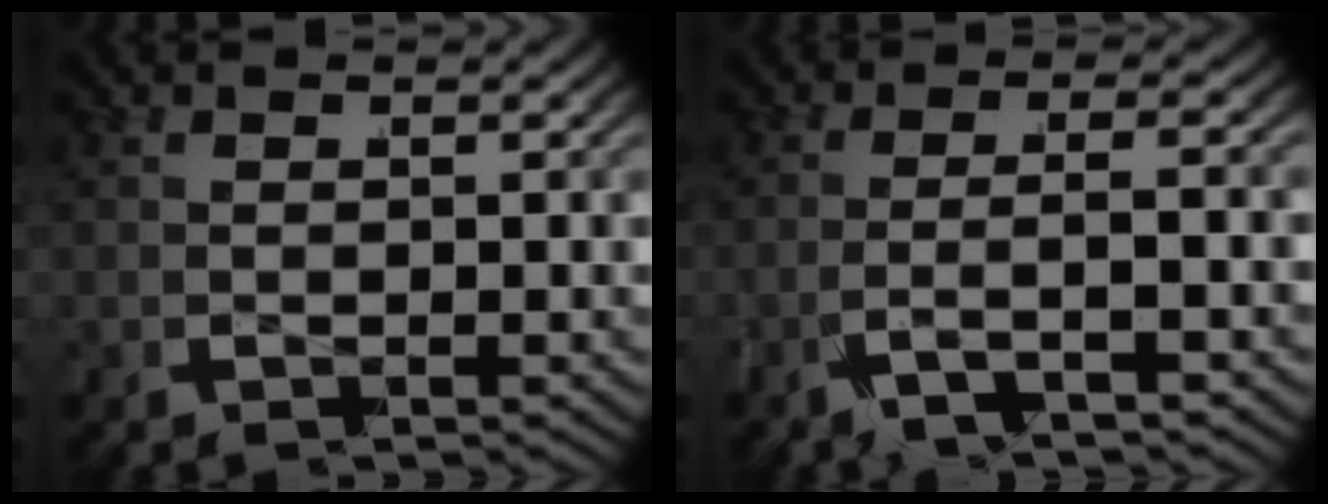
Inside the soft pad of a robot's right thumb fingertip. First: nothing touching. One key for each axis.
{"total": 3.6, "fx": -1.9, "fy": 0.4, "fz": 3.1, "tx": -0.082, "ty": 0.007, "tz": -0.037}